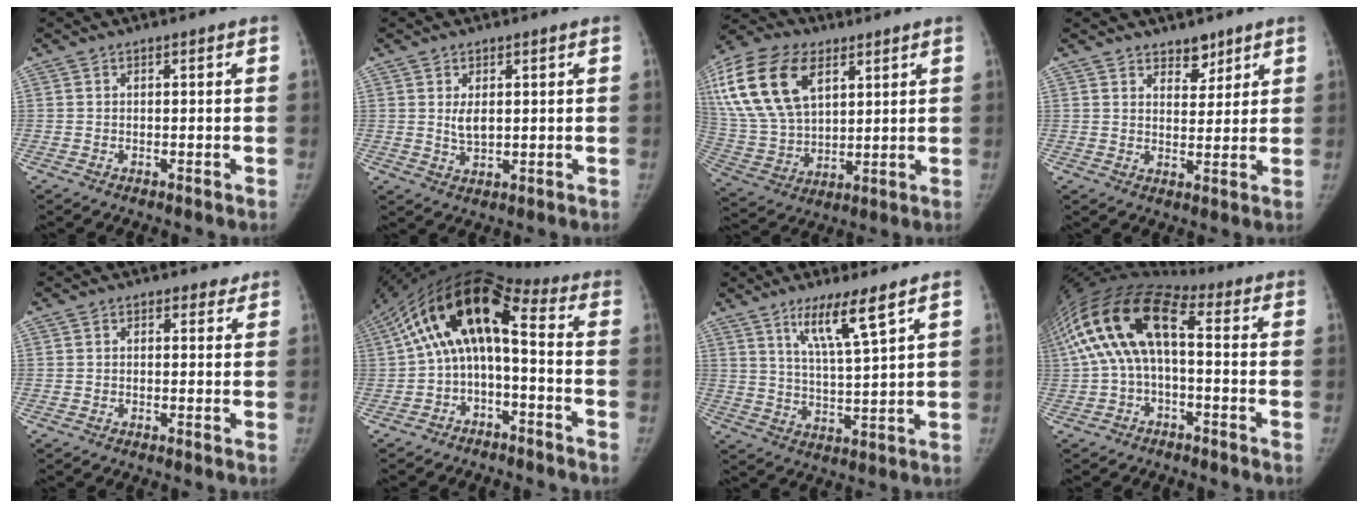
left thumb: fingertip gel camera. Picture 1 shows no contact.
{"total": 3.4, "force": [0.7, 1.9, 2.8], "torque": [-0.041, -0.016, 0.016]}
{"total": 22.3, "force": [9.3, 13.3, 15.3], "torque": [-0.315, -0.006, 0.176]}
{"total": 4.1, "force": [3.1, 2.3, 1.3], "torque": [0.009, -0.029, 0.048]}
{"total": 1.9, "force": [1.1, 1.5, 0.4], "torque": [0.012, -0.003, 0.007]}
{"total": 14.8, "force": [-0.5, 6.7, 13.1], "torque": [-0.233, 0.082, -0.017]}
{"total": 9.0, "force": [5.6, 0.4, 7.0], "torque": [-0.129, -0.039, 0.106]}
{"total": 17.3, "force": [1.2, 8.6, 14.9], "torque": [-0.307, 0.052, 0.010]}